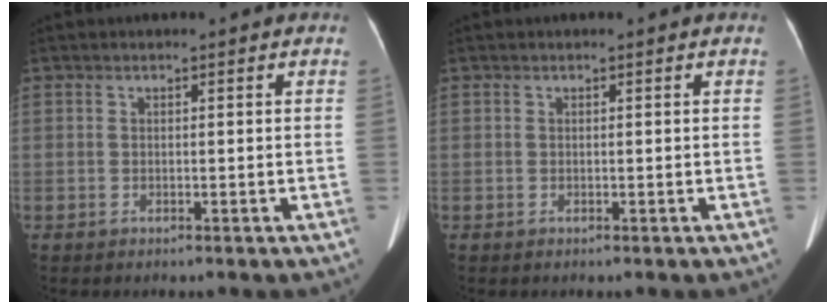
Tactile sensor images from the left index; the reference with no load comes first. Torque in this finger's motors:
{"motor_torque": [0.04, 0.01, 0.00, 0.01]}